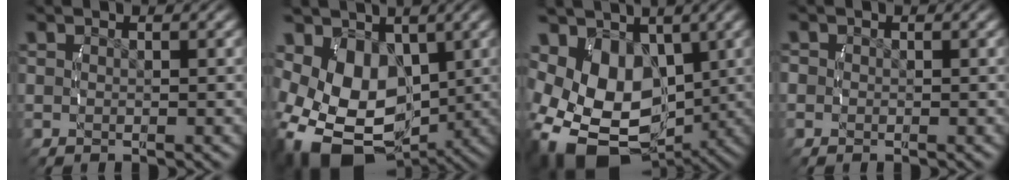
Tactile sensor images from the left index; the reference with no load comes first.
{"total": 13.3, "force": [-2.1, 9.9, 8.6], "torque": [-0.208, -0.060, -0.010]}
{"total": 15.1, "force": [-2.7, 11.4, 9.6], "torque": [-0.229, -0.067, -0.019]}
{"total": 1.5, "force": [-0.1, 1.4, 0.3], "torque": [-0.014, 0.000, -0.006]}